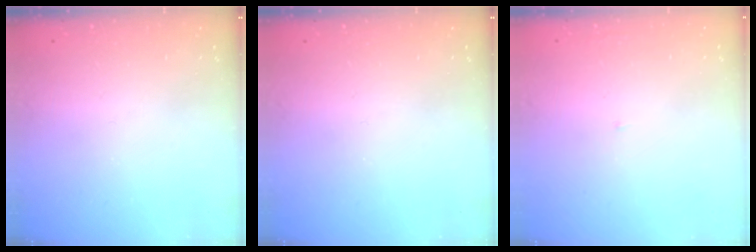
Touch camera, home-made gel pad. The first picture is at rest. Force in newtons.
{"total": 0.0}
{"total": 2.0, "press": 2.0, "slide": 0.2}